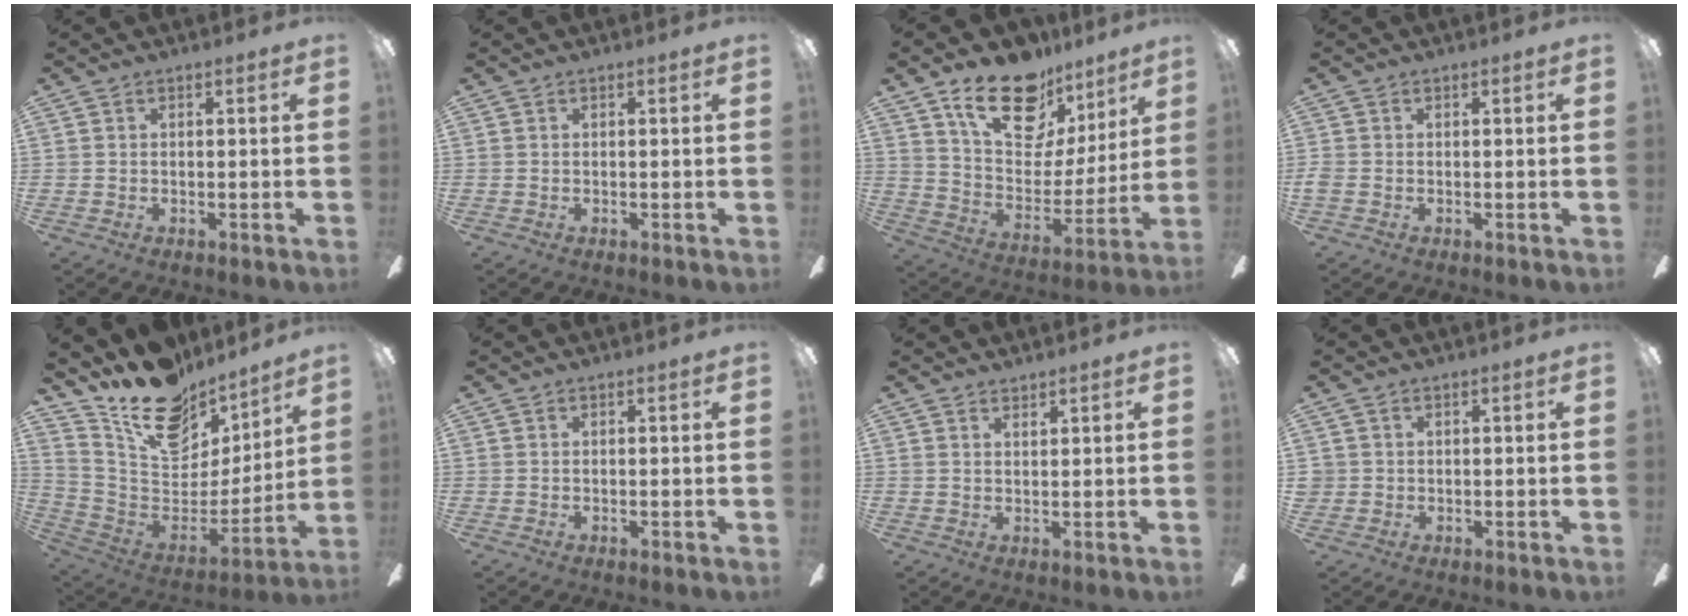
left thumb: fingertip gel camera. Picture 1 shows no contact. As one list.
[{"total": 0.0}, {"total": 20.9, "force": [13.9, 11.4, 10.7], "torque": [-0.171, -0.080, 0.247]}, {"total": 1.0, "force": [-0.2, 0.9, 0.5], "torque": [-0.008, 0.003, -0.004]}, {"total": 18.5, "force": [14.2, 9.6, 6.8], "torque": [-0.129, -0.105, 0.258]}, {"total": 0.0}, {"total": 1.7, "force": [1.7, 0.2, 0.0], "torque": [-0.002, -0.004, 0.032]}, {"total": 1.5, "force": [0.5, 1.4, 0.1], "torque": [-0.004, 0.003, 0.008]}]